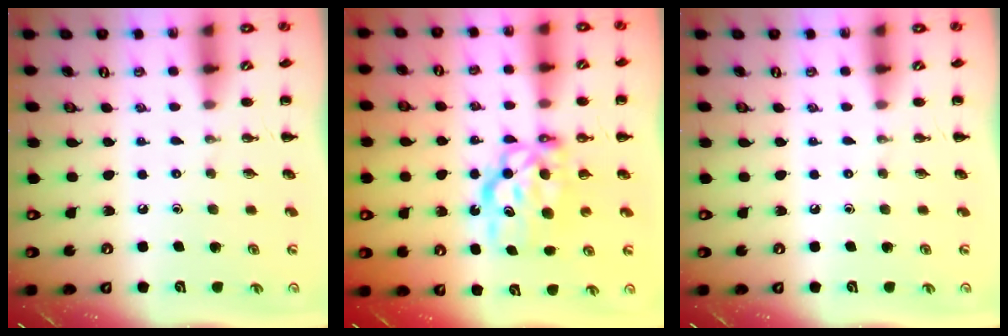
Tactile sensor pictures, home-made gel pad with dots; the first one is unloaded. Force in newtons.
{"total": 8.3, "press": 8.2, "slide": 1.6}
{"total": 0.0}